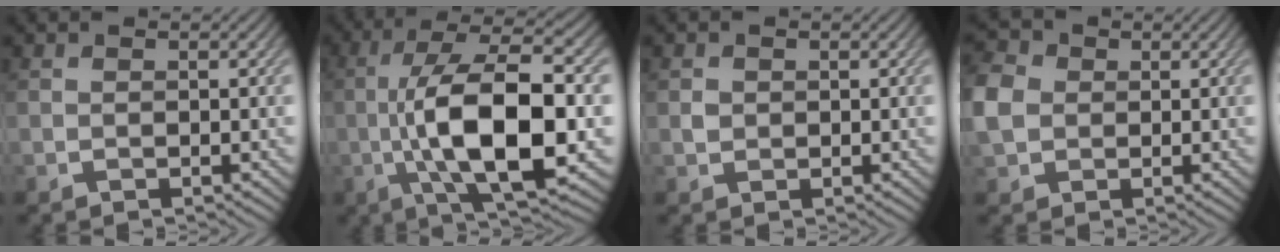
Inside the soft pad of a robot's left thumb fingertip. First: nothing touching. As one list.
[{"total": 14.1, "force": [-1.9, 5.2, 13.0], "torque": [-0.240, -0.006, -0.033]}, {"total": 1.2, "force": [0.2, 1.1, 0.4], "torque": [-0.007, -0.003, 0.001]}, {"total": 5.6, "force": [0.4, 4.8, 3.0], "torque": [-0.096, 0.011, 0.000]}]